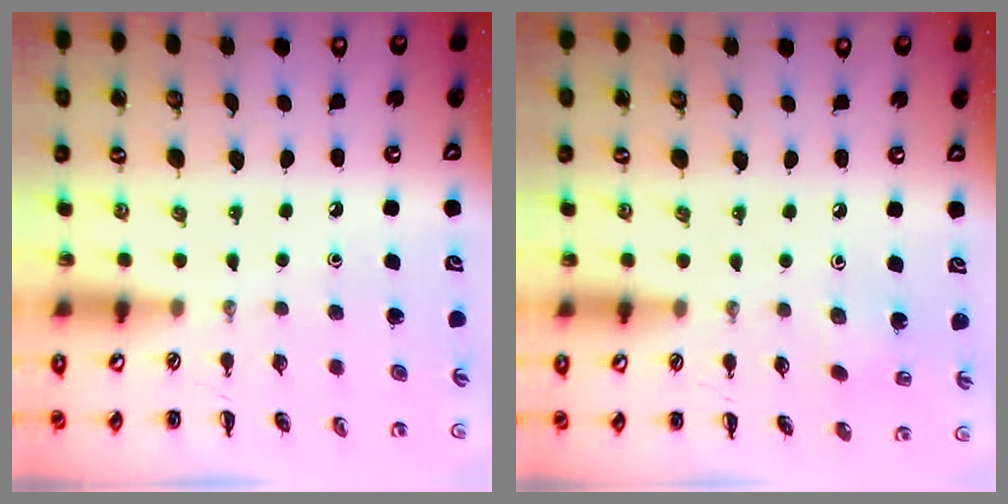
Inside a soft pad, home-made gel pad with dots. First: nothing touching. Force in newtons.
{"total": 3.2, "press": 3.1, "slide": 1.0}